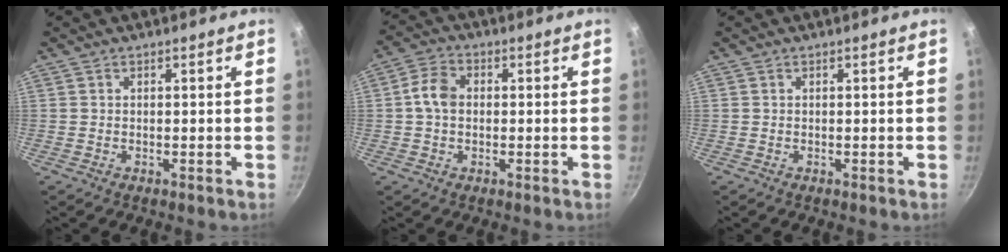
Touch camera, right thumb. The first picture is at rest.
{"total": 5.5, "force": [0.1, 4.1, 3.7], "torque": [-0.064, 0.015, -0.005]}
{"total": 0.0}